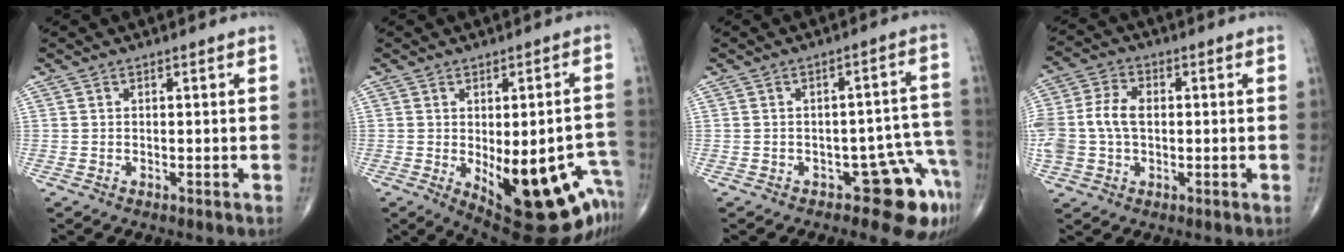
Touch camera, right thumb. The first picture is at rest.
{"total": 22.5, "force": [-8.3, 8.9, 18.9], "torque": [-0.164, 0.012, -0.086]}
{"total": 9.2, "force": [-5.4, 4.3, 6.1], "torque": [-0.027, 0.062, -0.067]}
{"total": 11.1, "force": [0.1, 7.8, 8.0], "torque": [-0.178, 0.023, 0.001]}